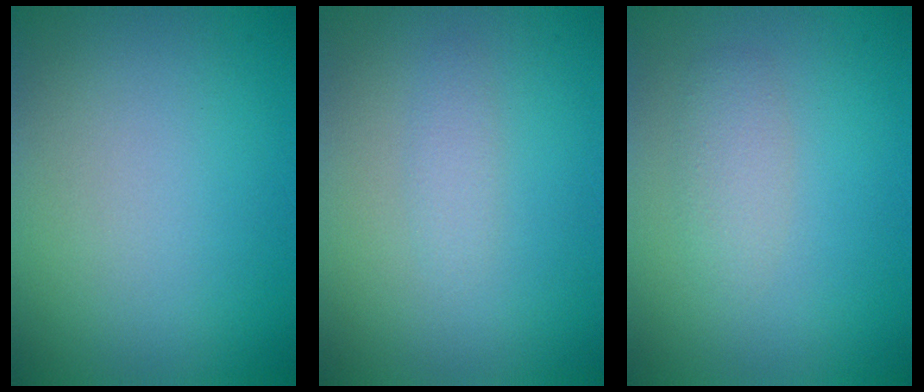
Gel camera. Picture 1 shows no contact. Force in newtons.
{"total": 1.1, "press": 1.1, "slide": 0.1}
{"total": 1.9, "press": 1.9, "slide": 0.1}